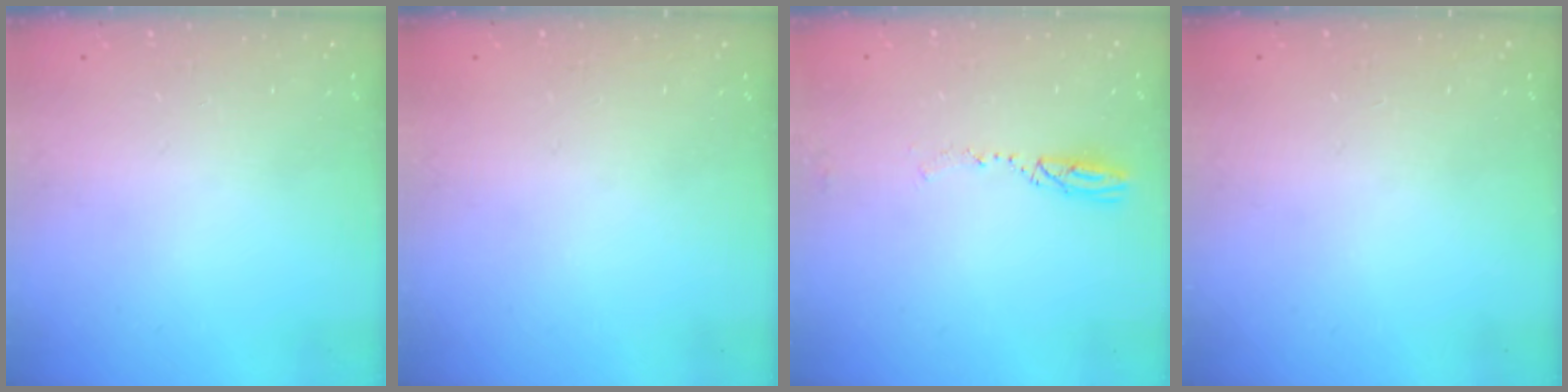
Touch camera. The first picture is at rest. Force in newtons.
{"total": 16.3, "press": 2.3, "slide": 16.2}
{"total": 3.9, "press": 3.8, "slide": 0.5}
{"total": 0.0}